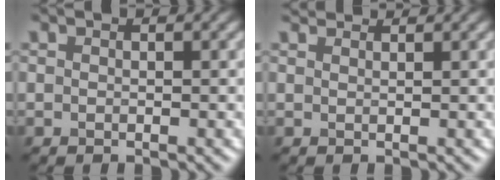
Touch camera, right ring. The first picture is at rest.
{"total": 2.2, "force": [2.1, 0.3, 0.6], "torque": [-0.012, 0.001, 0.027]}